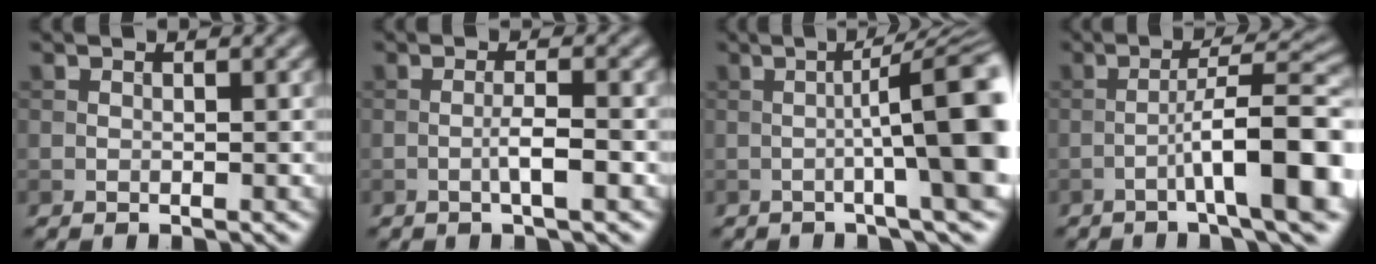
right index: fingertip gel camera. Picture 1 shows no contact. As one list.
[{"total": 2.2, "force": [-0.7, 0.2, 2.0], "torque": [-0.036, 0.005, -0.015]}, {"total": 10.3, "force": [-0.3, 1.8, 10.2], "torque": [-0.120, 0.018, -0.007]}, {"total": 9.8, "force": [-3.5, 1.8, 9.0], "torque": [-0.127, 0.022, -0.057]}]